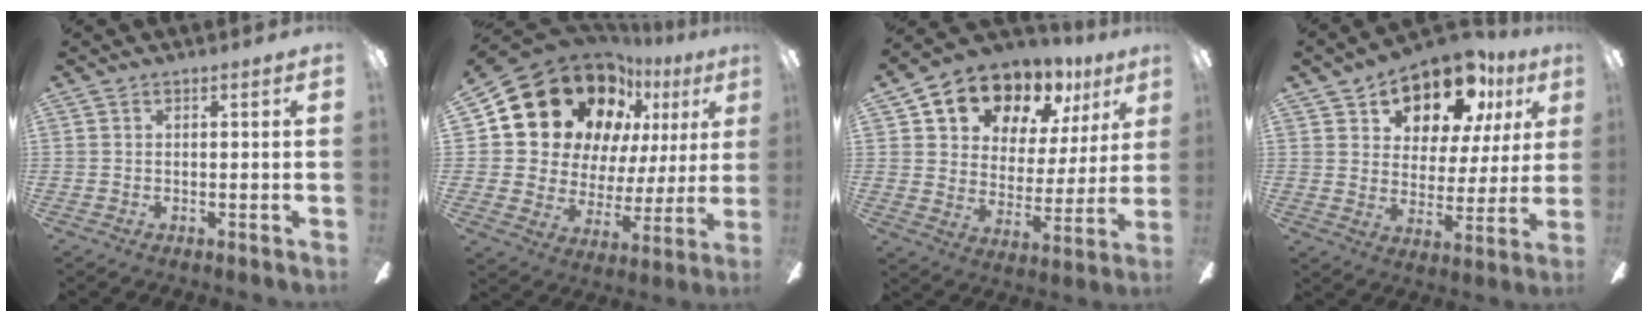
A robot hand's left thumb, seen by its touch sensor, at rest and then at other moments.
{"total": 21.1, "force": [13.2, 13.6, 9.4], "torque": [-0.173, -0.084, 0.259]}
{"total": 13.1, "force": [10.5, 7.3, 3.2], "torque": [-0.067, -0.084, 0.193]}
{"total": 13.3, "force": [10.1, 6.6, 5.4], "torque": [-0.101, -0.067, 0.181]}